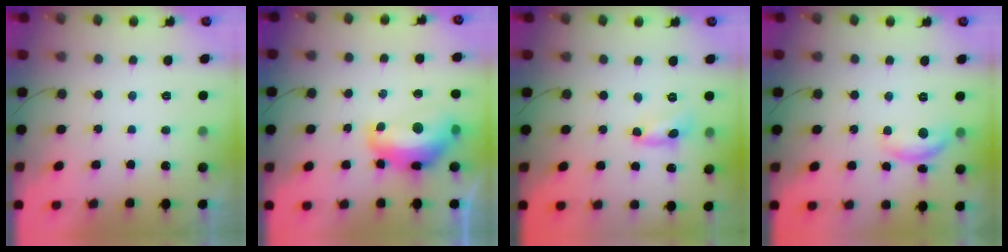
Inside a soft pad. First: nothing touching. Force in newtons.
{"total": 13.7, "press": 13.7, "slide": 1.0}
{"total": 3.3, "press": 3.2, "slide": 0.2}
{"total": 10.6, "press": 10.6, "slide": 0.6}